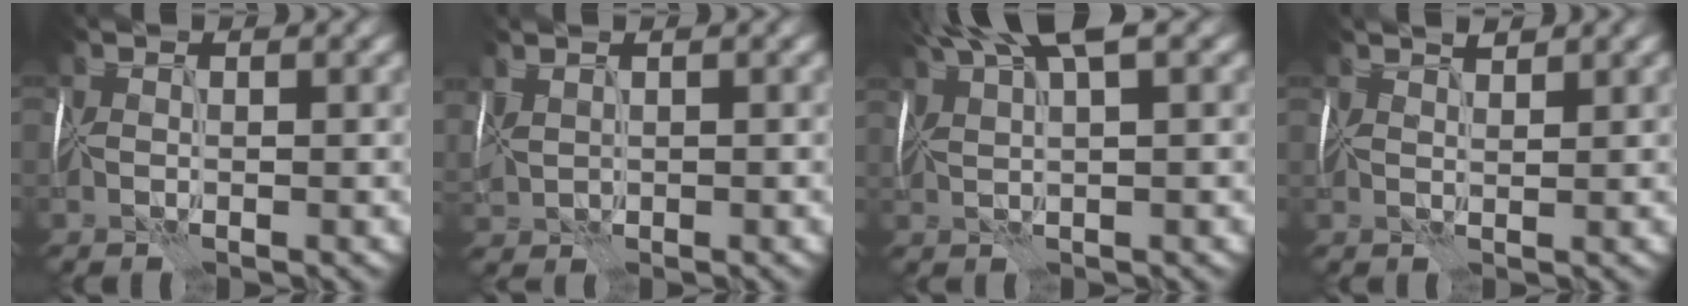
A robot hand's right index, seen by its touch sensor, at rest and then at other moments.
{"total": 2.3, "force": [1.2, 1.4, 1.4], "torque": [-0.052, 0.011, 0.031]}
{"total": 7.7, "force": [4.9, 1.8, 5.7], "torque": [-0.099, 0.028, 0.073]}
{"total": 2.2, "force": [1.9, 0.7, 1.0], "torque": [-0.004, 0.014, 0.021]}